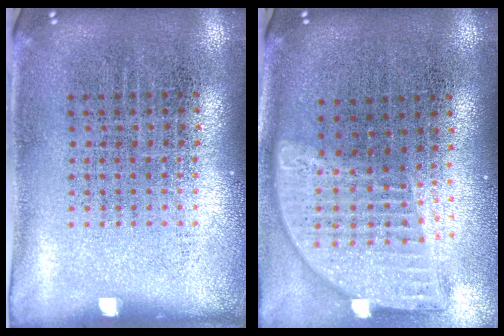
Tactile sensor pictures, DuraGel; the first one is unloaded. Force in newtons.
{"total": 2.0, "press": 1.6, "slide": 1.2}